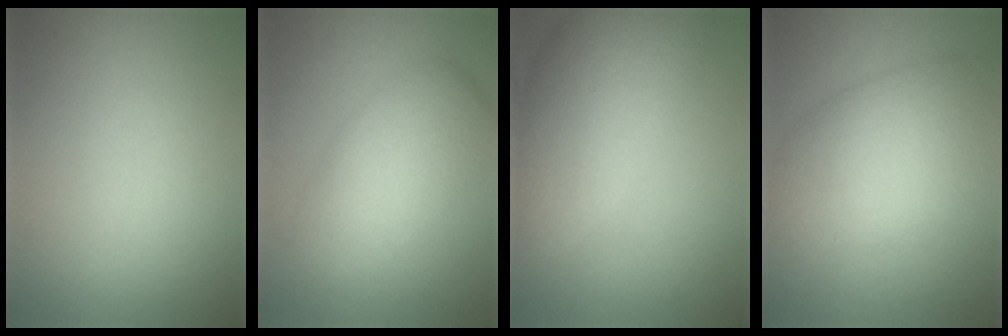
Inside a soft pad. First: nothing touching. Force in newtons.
{"total": 5.2, "press": 5.2, "slide": 0.1}
{"total": 8.5, "press": 8.5, "slide": 0.4}
{"total": 8.2, "press": 8.2, "slide": 0.3}